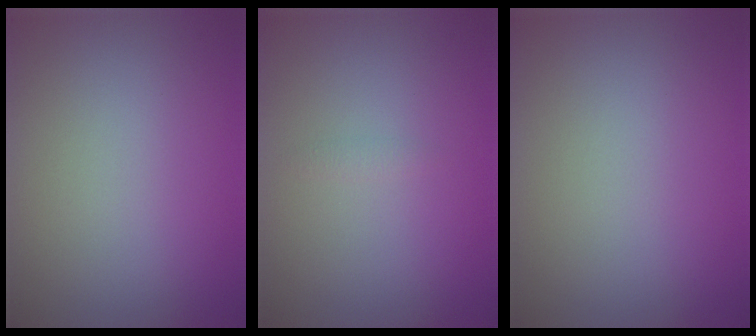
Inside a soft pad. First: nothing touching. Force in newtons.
{"total": 0.6, "press": 0.6, "slide": 0.0}
{"total": 0.0}